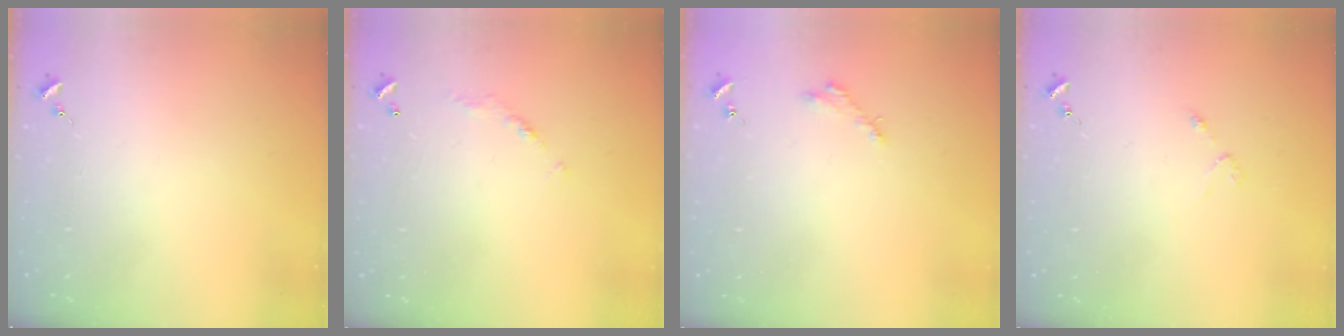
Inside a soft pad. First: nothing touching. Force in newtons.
{"total": 7.1, "press": 7.1, "slide": 0.6}
{"total": 2.8, "press": 2.8, "slide": 0.3}
{"total": 2.3, "press": 2.3, "slide": 0.3}